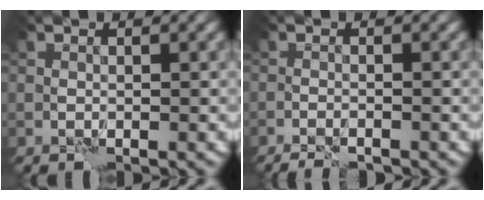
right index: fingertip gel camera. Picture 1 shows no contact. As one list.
[{"total": 2.6, "force": [-2.3, 0.2, 1.0], "torque": [-0.024, -0.006, -0.038]}]